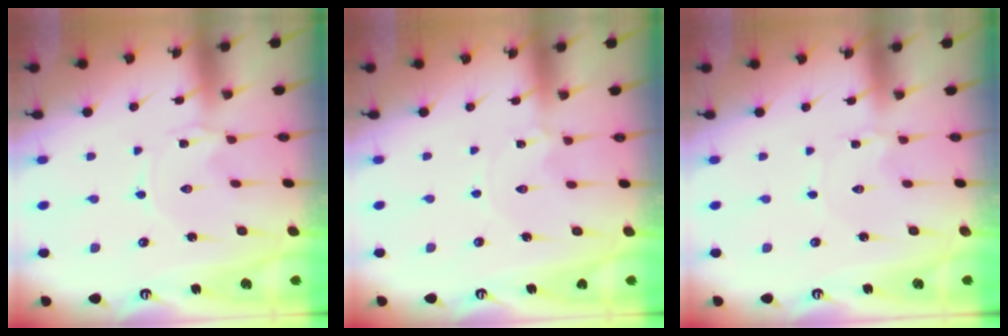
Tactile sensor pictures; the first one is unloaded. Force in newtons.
{"total": 0.0}
{"total": 0.6, "press": 0.6, "slide": 0.1}